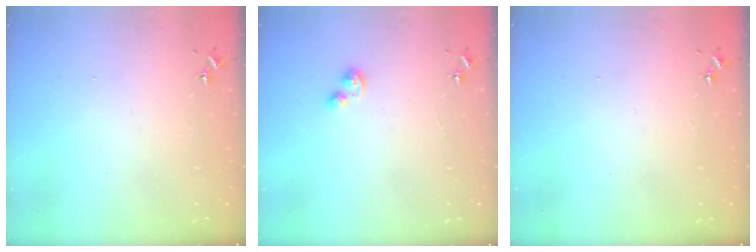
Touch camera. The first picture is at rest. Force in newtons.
{"total": 2.8, "press": 2.8, "slide": 0.5}
{"total": 0.0}